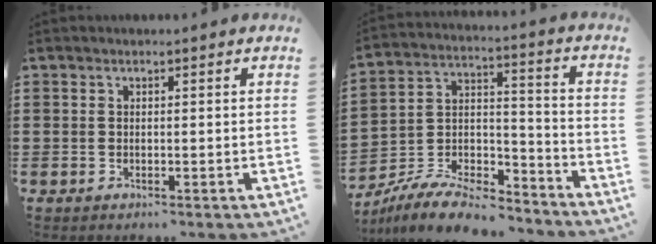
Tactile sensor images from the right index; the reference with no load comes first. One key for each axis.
{"total": 9.0, "fx": -8.1, "fy": 2.3, "fz": 3.3, "tx": -0.064, "ty": 0.021, "tz": -0.157}